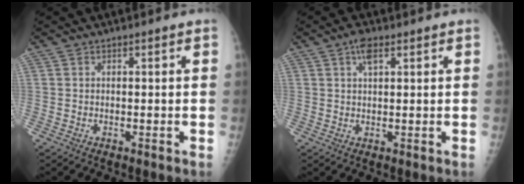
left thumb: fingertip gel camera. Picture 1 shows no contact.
{"total": 3.1, "force": [1.6, 1.4, 2.3], "torque": [-0.033, -0.002, 0.028]}